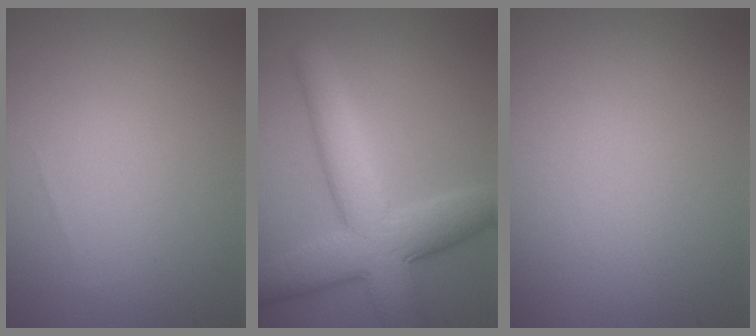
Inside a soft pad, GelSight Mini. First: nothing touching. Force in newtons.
{"total": 8.6, "press": 8.6, "slide": 0.3}
{"total": 0.0}